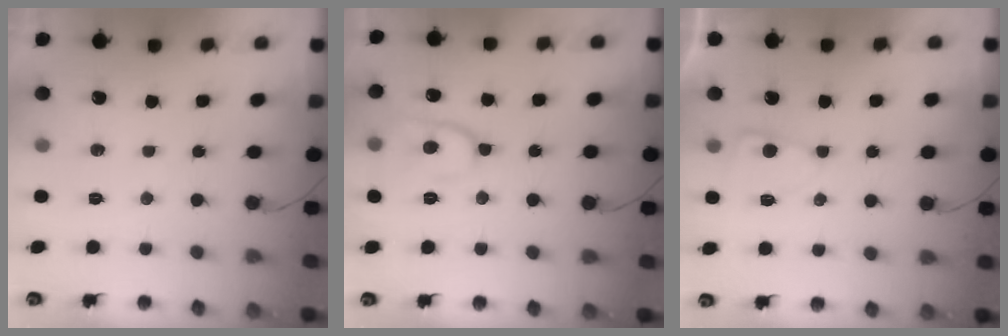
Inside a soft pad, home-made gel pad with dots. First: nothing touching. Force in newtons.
{"total": 12.7, "press": 12.7, "slide": 1.2}
{"total": 4.0, "press": 4.0, "slide": 0.3}